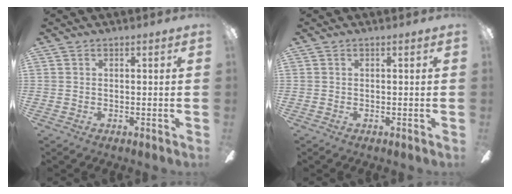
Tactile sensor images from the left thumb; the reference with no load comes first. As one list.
[{"total": 0.0}]